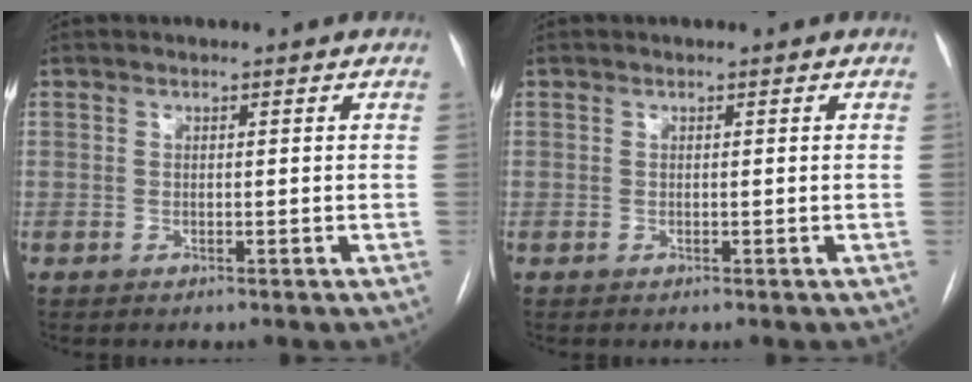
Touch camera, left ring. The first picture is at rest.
{"total": 0.0}